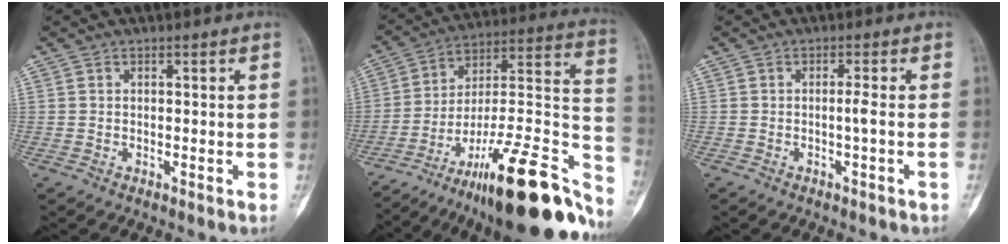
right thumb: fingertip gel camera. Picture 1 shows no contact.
{"total": 30.9, "force": [-18.7, 8.6, 23.1], "torque": [-0.243, 0.092, -0.288]}
{"total": 2.0, "force": [-0.6, -0.6, 1.8], "torque": [-0.033, 0.001, -0.013]}